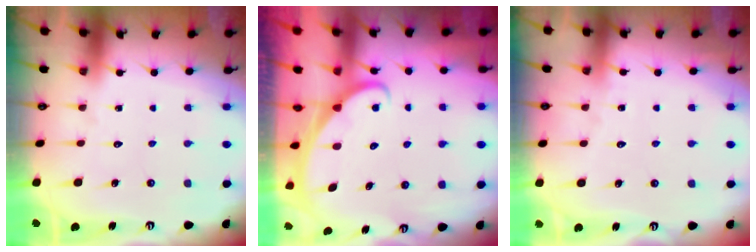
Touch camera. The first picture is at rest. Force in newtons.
{"total": 2.2, "press": 2.2, "slide": 0.1}
{"total": 3.7, "press": 3.7, "slide": 0.4}